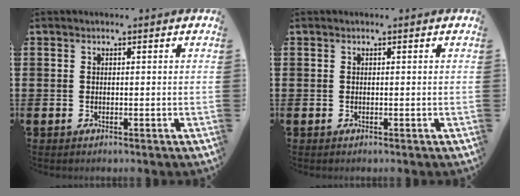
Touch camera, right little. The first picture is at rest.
{"total": 0.0}